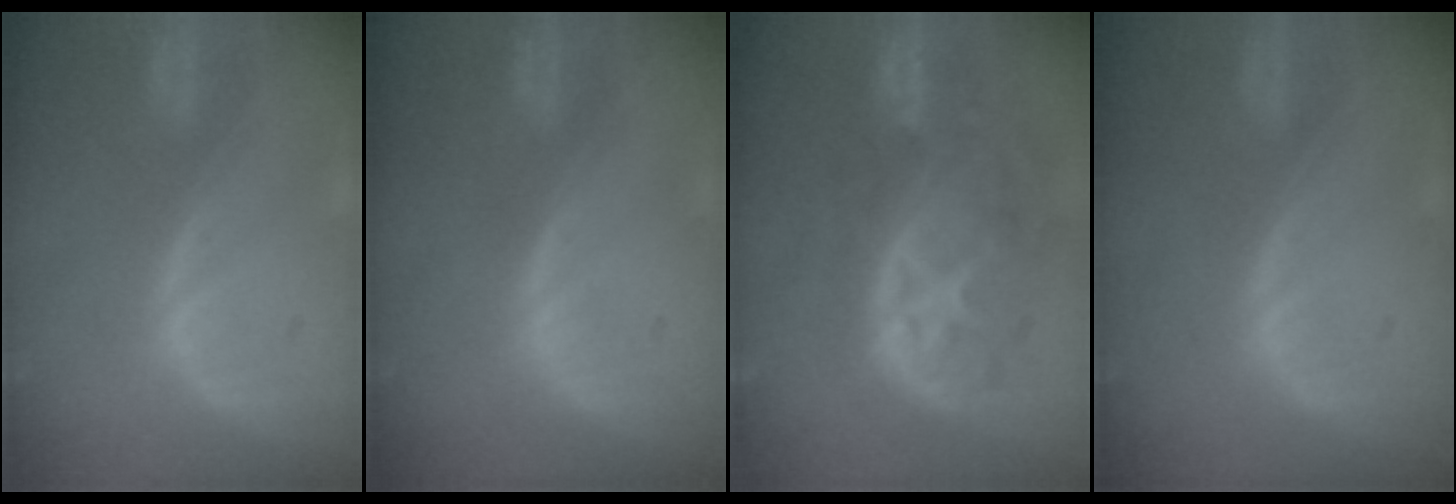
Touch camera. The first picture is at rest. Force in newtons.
{"total": 0.0}
{"total": 11.1, "press": 9.8, "slide": 5.2}
{"total": 0.0}